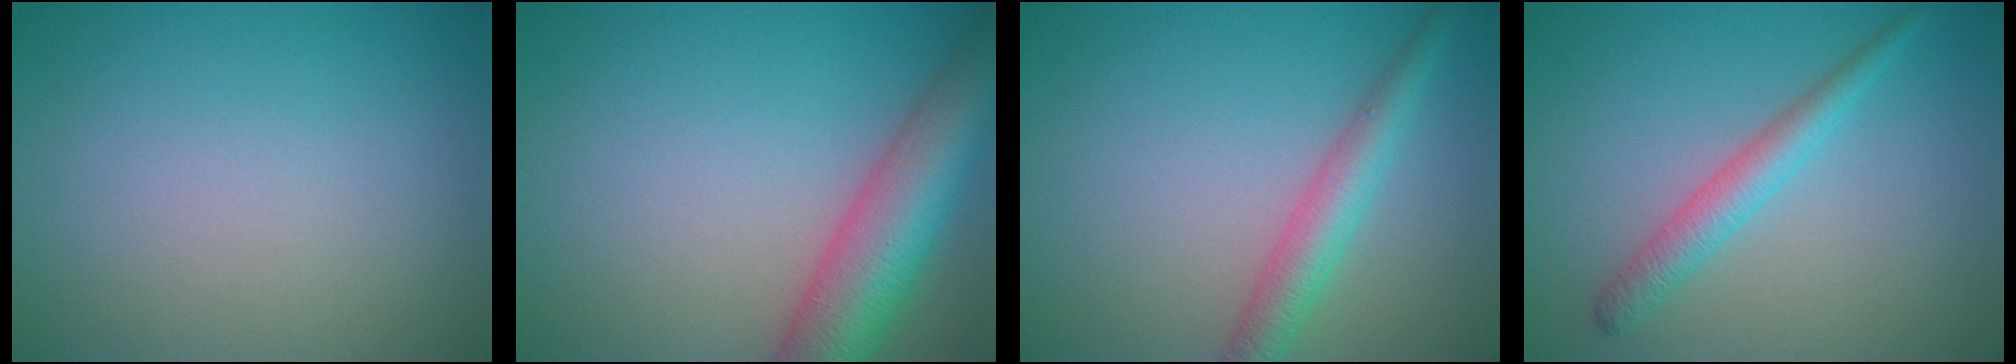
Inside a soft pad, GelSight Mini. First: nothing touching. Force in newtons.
{"total": 8.6, "press": 8.6, "slide": 0.5}
{"total": 3.6, "press": 3.6, "slide": 0.1}
{"total": 2.6, "press": 2.6, "slide": 0.1}